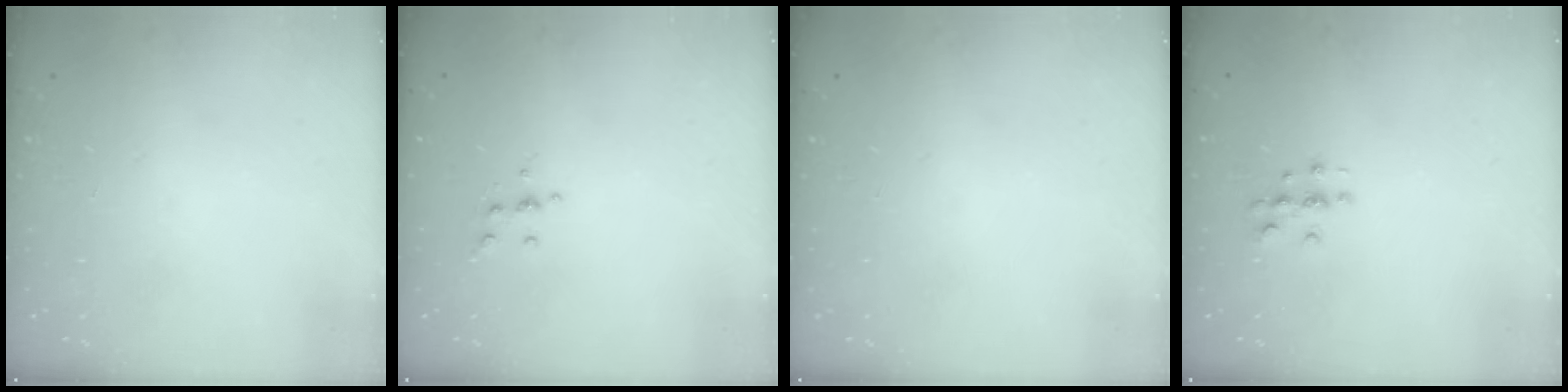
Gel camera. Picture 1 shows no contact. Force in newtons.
{"total": 4.1, "press": 4.0, "slide": 1.0}
{"total": 0.0}
{"total": 3.6, "press": 3.5, "slide": 0.4}